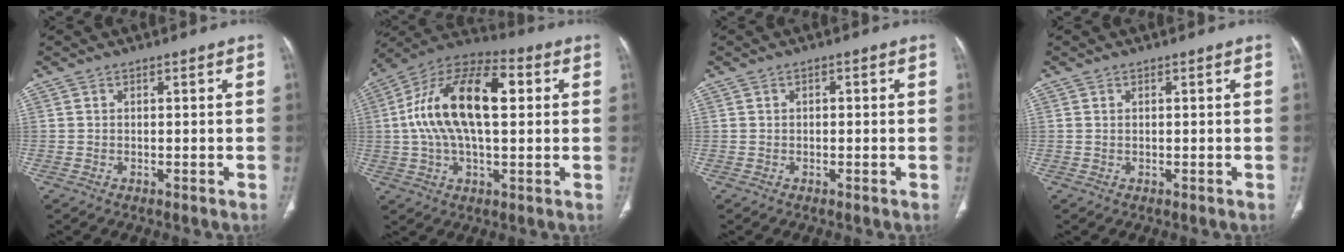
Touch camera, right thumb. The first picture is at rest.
{"total": 19.9, "force": [3.0, 9.6, 17.1], "torque": [-0.306, 0.030, 0.043]}
{"total": 0.7, "force": [0.0, 0.5, 0.5], "torque": [-0.004, 0.003, -0.001]}
{"total": 0.0}